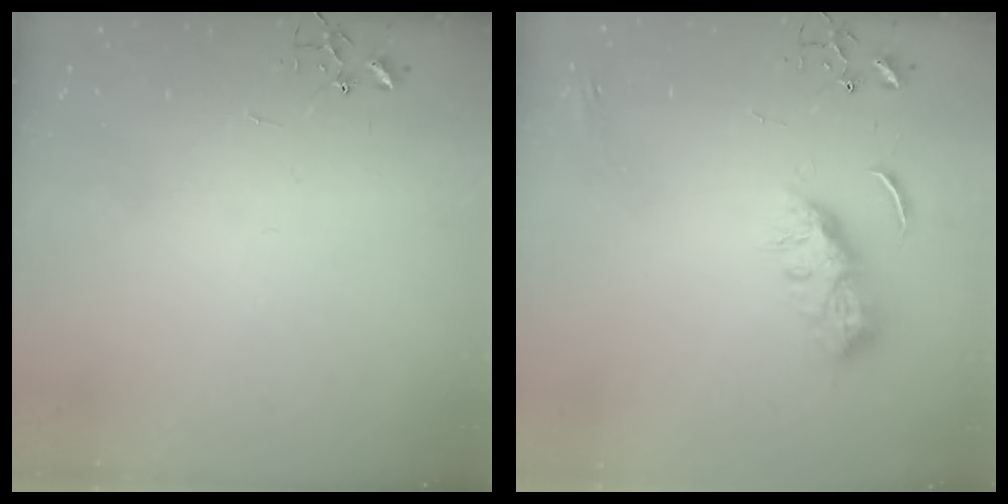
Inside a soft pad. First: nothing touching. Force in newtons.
{"total": 8.4, "press": 8.4, "slide": 0.6}